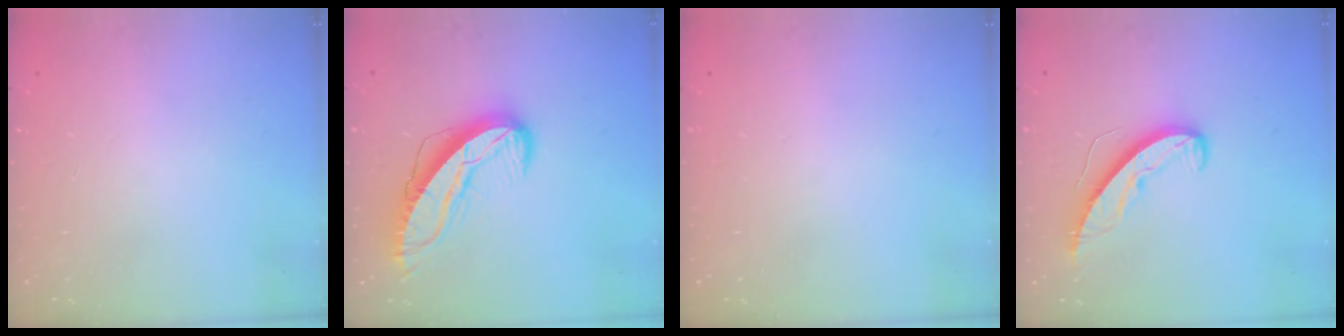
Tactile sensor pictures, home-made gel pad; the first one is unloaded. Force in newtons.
{"total": 11.8, "press": 11.7, "slide": 1.2}
{"total": 0.0}
{"total": 8.9, "press": 8.9, "slide": 0.4}